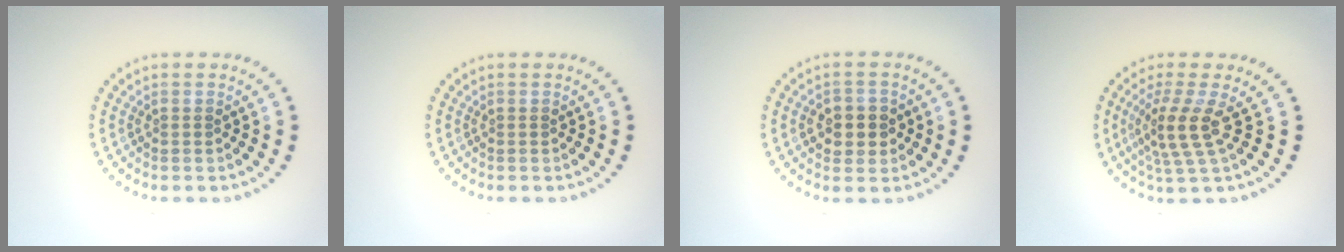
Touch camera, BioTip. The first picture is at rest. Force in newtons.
{"total": 0.0}
{"total": 2.9, "press": 2.8, "slide": 0.6}
{"total": 3.4, "press": 2.7, "slide": 2.1}